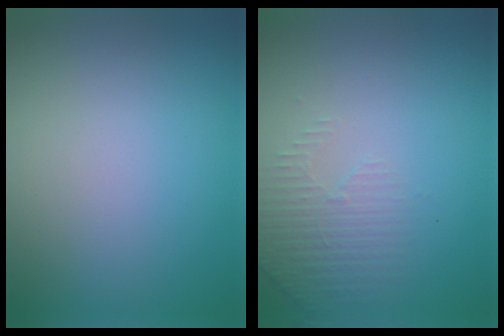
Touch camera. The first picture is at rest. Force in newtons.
{"total": 2.3, "press": 2.2, "slide": 0.6}